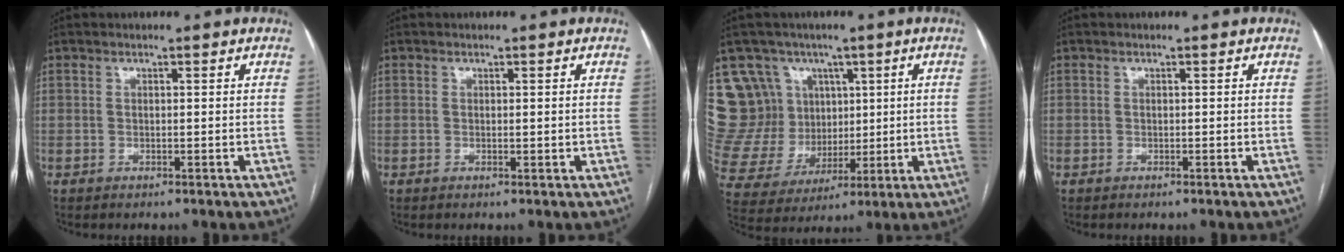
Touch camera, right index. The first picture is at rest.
{"total": 0.8, "force": [0.0, 0.4, 0.7], "torque": [-0.011, -0.001, 0.003]}
{"total": 15.7, "force": [6.9, 13.4, 4.2], "torque": [-0.118, 0.064, 0.159]}
{"total": 0.0}